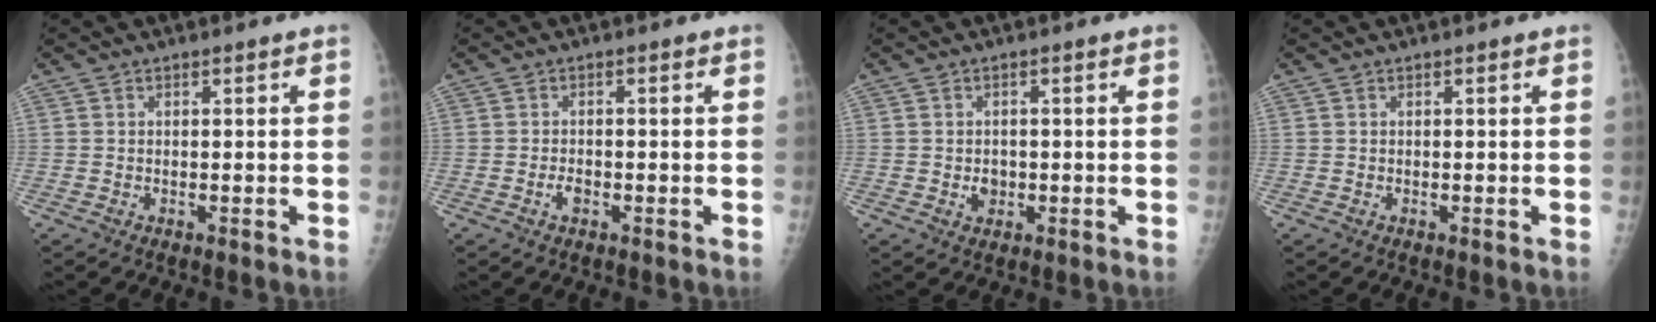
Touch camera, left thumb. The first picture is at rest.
{"total": 1.8, "force": [-0.8, 1.0, 1.2], "torque": [-0.020, 0.002, -0.017]}
{"total": 2.4, "force": [-0.4, 2.0, 1.2], "torque": [-0.005, 0.003, -0.002]}
{"total": 0.0}